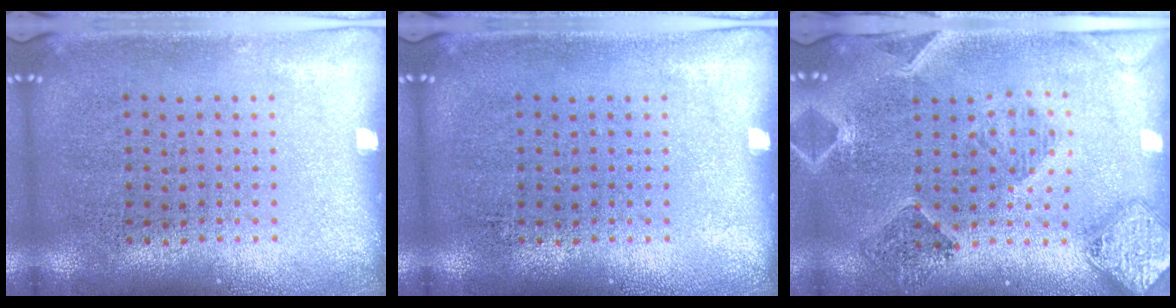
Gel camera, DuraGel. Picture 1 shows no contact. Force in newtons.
{"total": 0.0}
{"total": 1.5, "press": 1.5, "slide": 0.4}